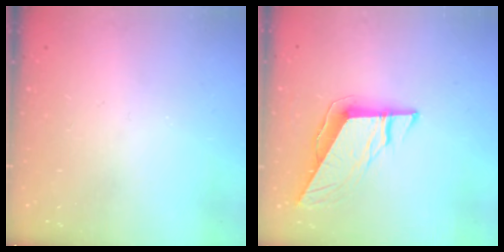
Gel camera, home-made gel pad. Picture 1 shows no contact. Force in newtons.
{"total": 9.1, "press": 9.1, "slide": 0.3}